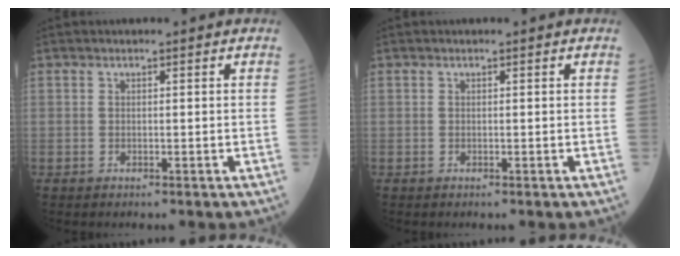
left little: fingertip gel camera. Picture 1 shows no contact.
{"total": 0.0}